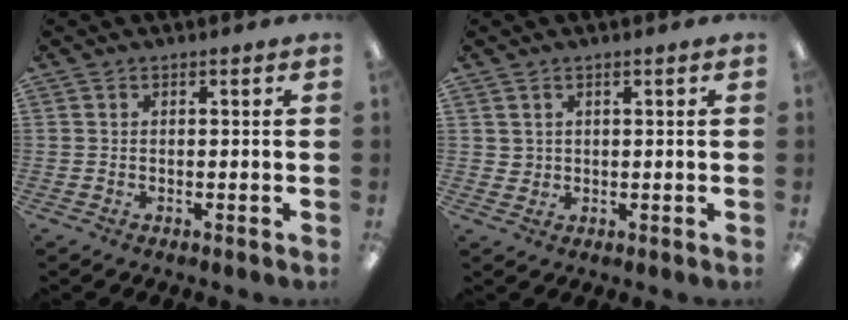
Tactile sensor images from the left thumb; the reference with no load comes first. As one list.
[{"total": 1.9, "force": [1.1, 1.5, 0.2], "torque": [-0.007, 0.002, 0.021]}]